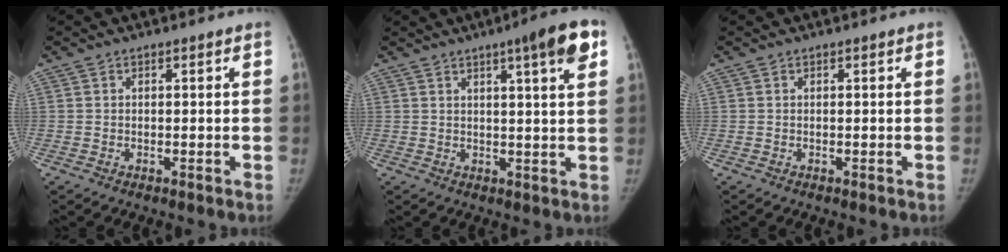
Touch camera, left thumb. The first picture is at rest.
{"total": 8.7, "force": [4.2, 0.9, 7.6], "torque": [-0.096, -0.010, 0.053]}
{"total": 0.0}